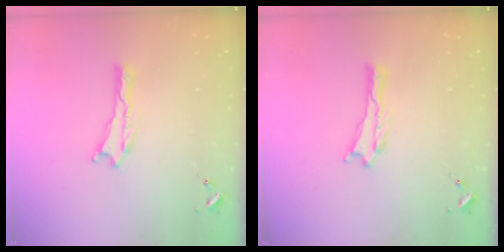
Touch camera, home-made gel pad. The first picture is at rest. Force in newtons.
{"total": 0.0}